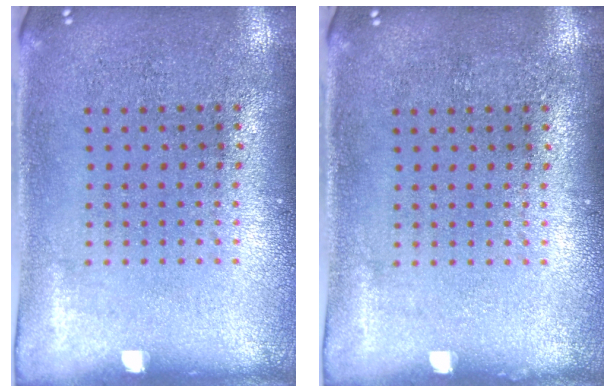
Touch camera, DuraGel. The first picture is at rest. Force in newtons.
{"total": 0.0}